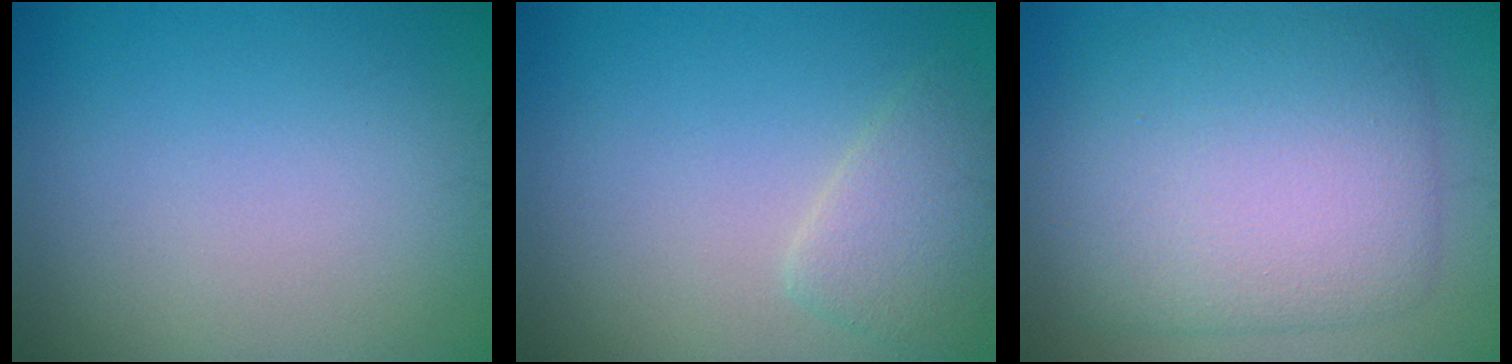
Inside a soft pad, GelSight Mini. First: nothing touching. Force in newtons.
{"total": 2.5, "press": 2.5, "slide": 0.2}
{"total": 9.3, "press": 9.3, "slide": 0.2}